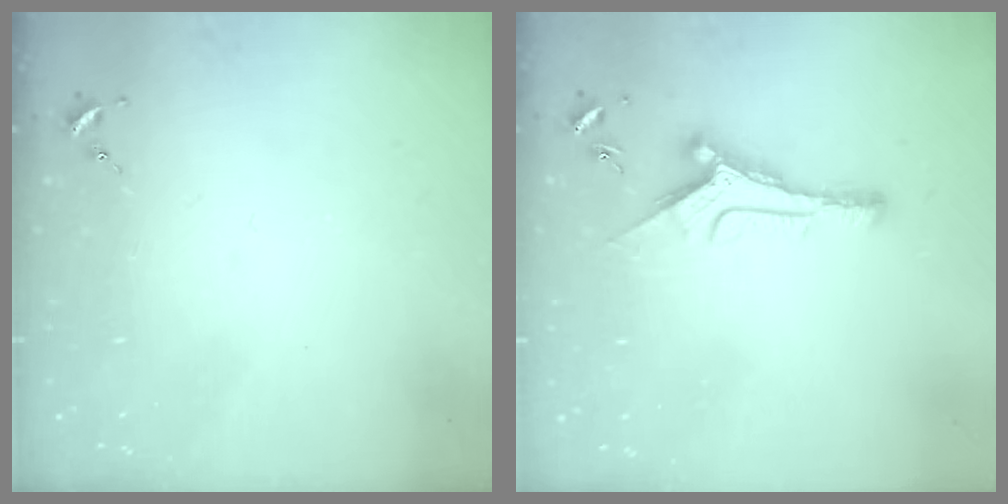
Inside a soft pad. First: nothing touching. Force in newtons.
{"total": 10.6, "press": 10.6, "slide": 0.3}